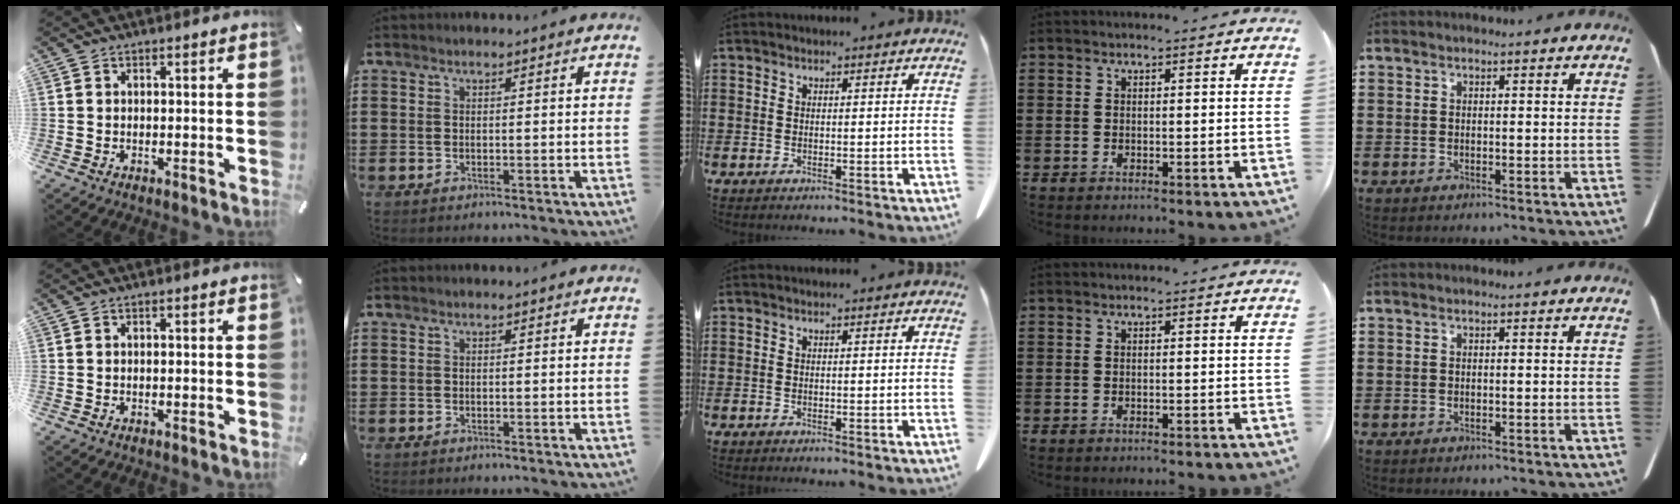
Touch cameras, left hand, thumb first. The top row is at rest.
{"ring": {"total": 0.6, "force": [-0.6, -0.1, 0.2], "torque": [-0.005, -0.002, -0.011]}}